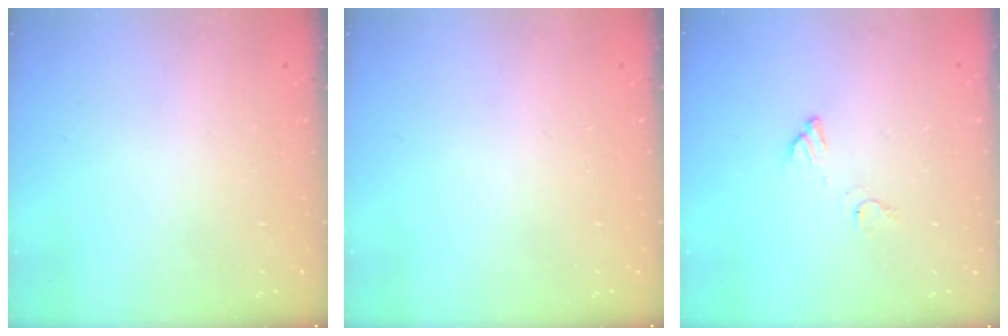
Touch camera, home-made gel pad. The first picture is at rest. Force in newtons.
{"total": 0.0}
{"total": 4.1, "press": 4.1, "slide": 0.2}